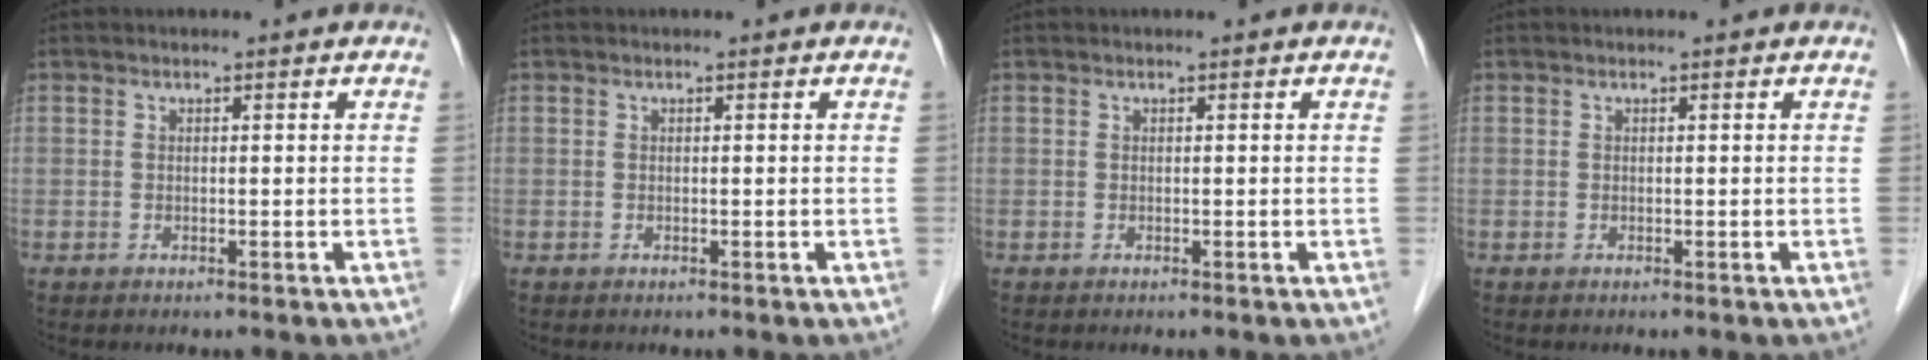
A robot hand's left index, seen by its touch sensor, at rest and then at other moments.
{"total": 0.0}
{"total": 0.0}
{"total": 0.0}